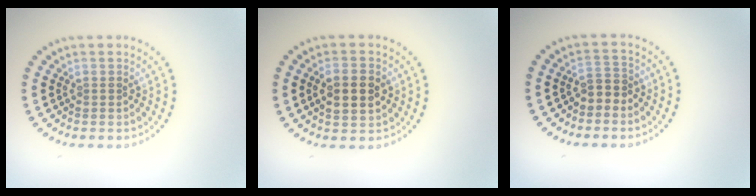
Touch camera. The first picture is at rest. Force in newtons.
{"total": 3.5, "press": 3.5, "slide": 0.2}
{"total": 1.7, "press": 1.5, "slide": 0.9}